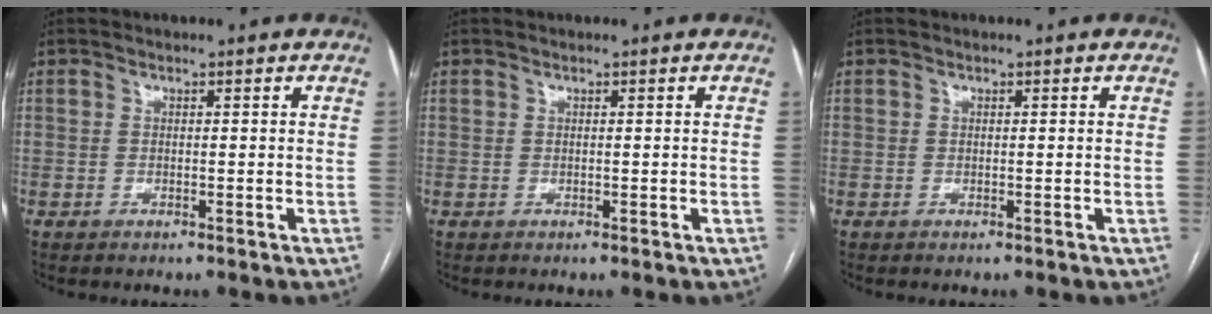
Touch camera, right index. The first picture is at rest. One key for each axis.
{"total": 0.0}
{"total": 0.0}